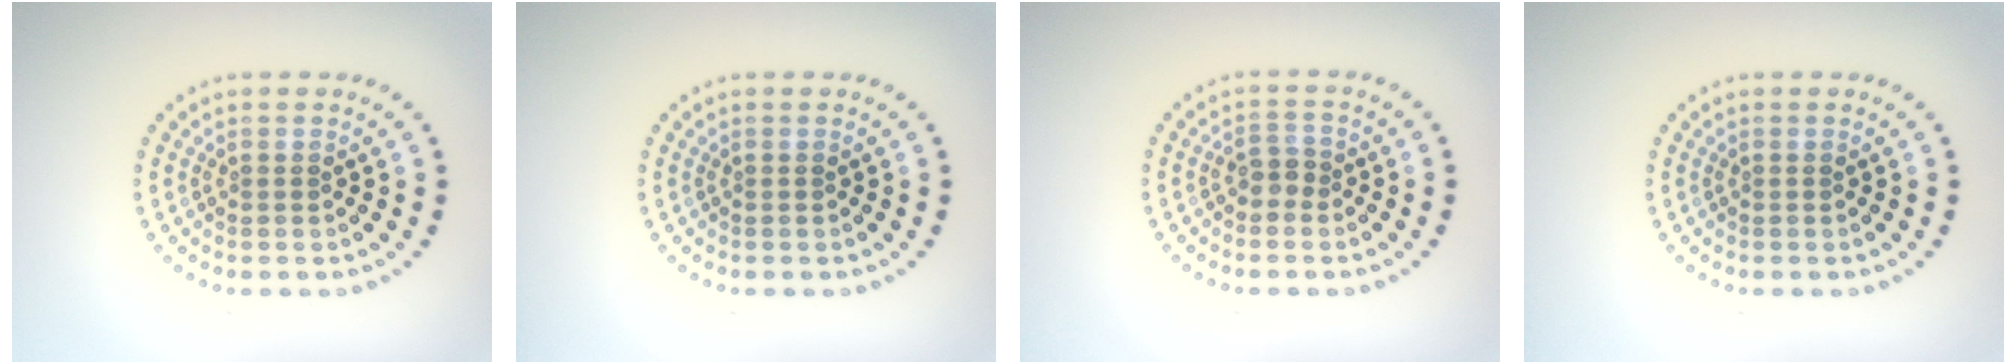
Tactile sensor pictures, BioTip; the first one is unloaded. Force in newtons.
{"total": 0.0}
{"total": 1.5, "press": 1.3, "slide": 0.7}
{"total": 0.0}